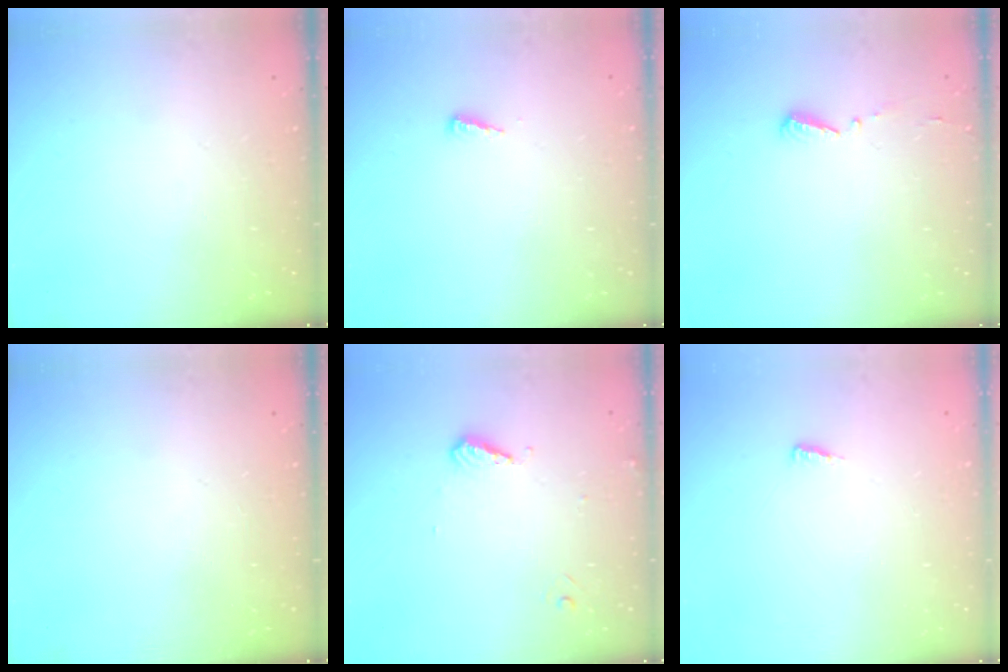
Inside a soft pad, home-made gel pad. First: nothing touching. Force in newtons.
{"total": 3.1, "press": 3.1, "slide": 0.3}
{"total": 4.7, "press": 4.7, "slide": 0.4}
{"total": 0.0}
{"total": 5.0, "press": 4.9, "slide": 0.6}
{"total": 3.7, "press": 3.7, "slide": 0.5}